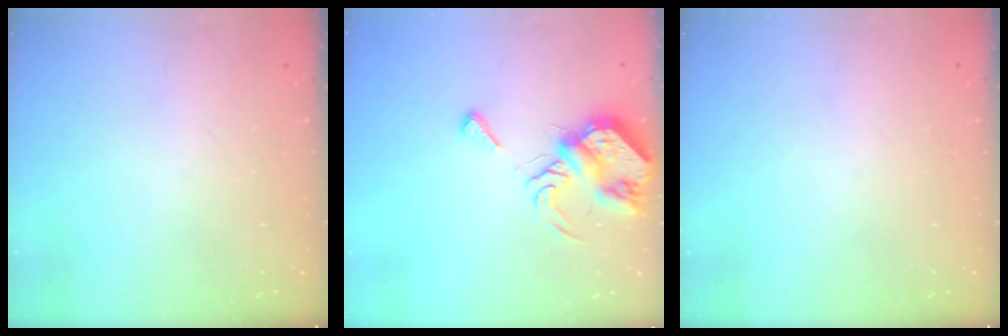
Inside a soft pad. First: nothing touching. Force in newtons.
{"total": 8.1, "press": 8.1, "slide": 0.3}
{"total": 0.0}